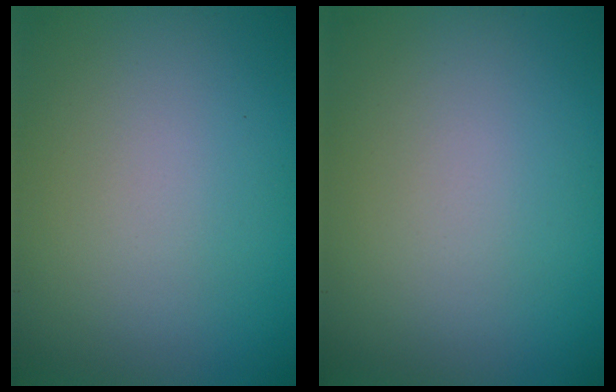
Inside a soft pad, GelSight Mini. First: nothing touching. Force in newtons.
{"total": 0.0}